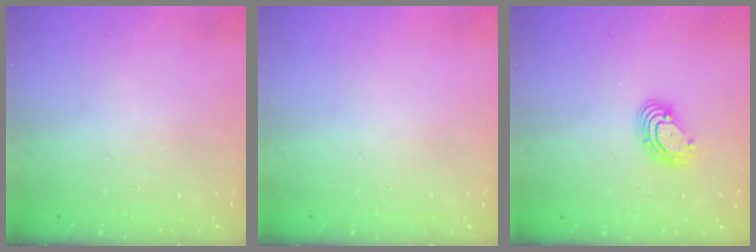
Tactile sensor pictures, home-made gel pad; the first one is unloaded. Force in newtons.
{"total": 0.0}
{"total": 5.8, "press": 5.7, "slide": 0.8}